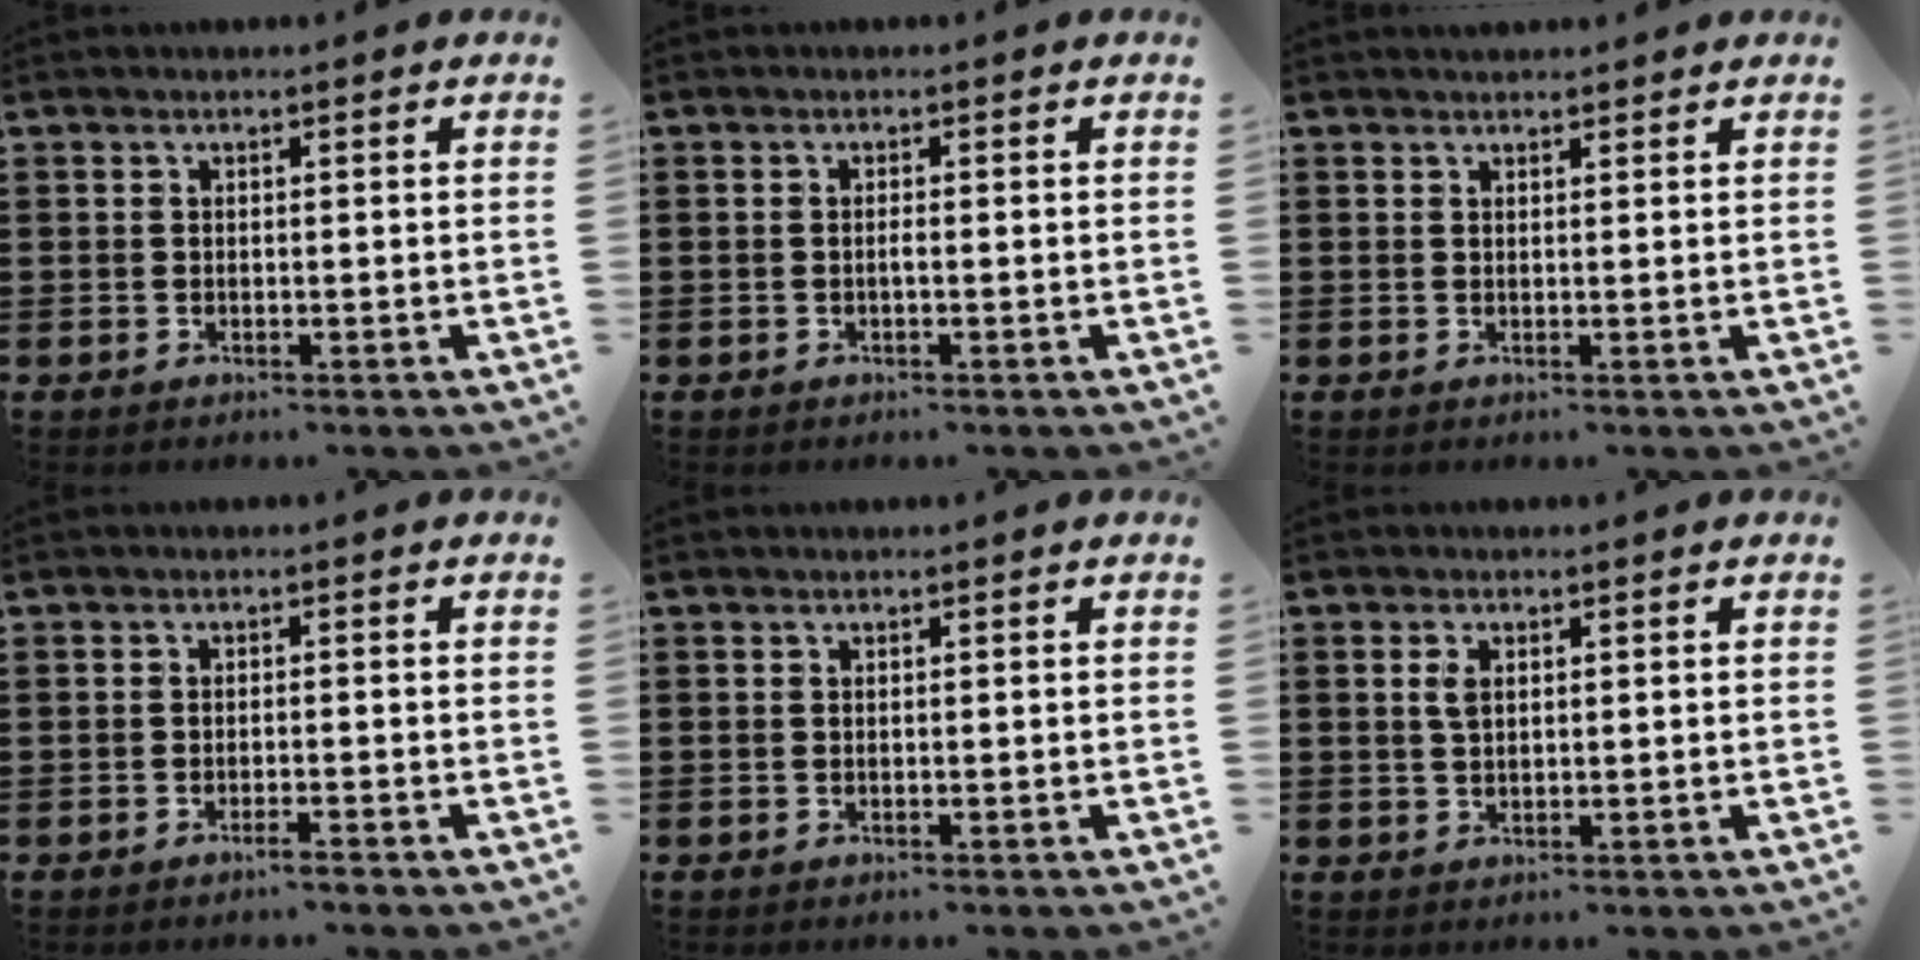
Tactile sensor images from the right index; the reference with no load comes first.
{"total": 0.7, "force": [-0.3, 0.0, 0.7], "torque": [-0.014, -0.002, -0.006]}
{"total": 1.0, "force": [1.0, 0.2, -0.1], "torque": [0.000, 0.002, 0.019]}
{"total": 1.5, "force": [-1.2, 0.0, 0.9], "torque": [-0.015, -0.004, -0.020]}
{"total": 0.0}
{"total": 2.3, "force": [0.7, 1.2, 1.8], "torque": [-0.040, 0.006, 0.011]}